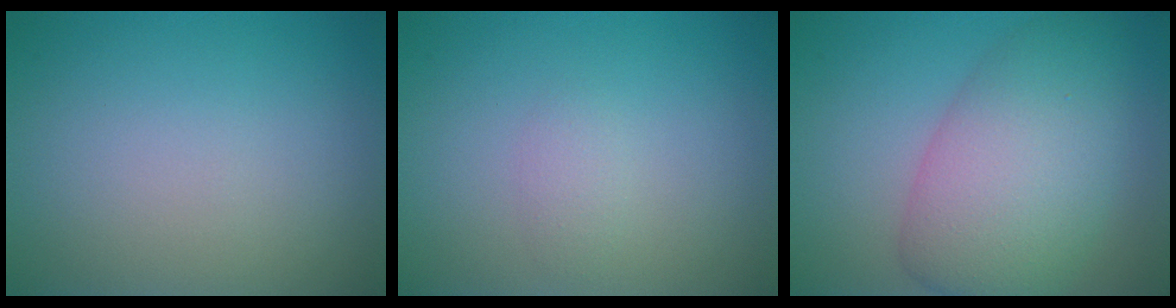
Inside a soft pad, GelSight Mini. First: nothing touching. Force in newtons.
{"total": 1.1, "press": 1.1, "slide": 0.0}
{"total": 6.3, "press": 6.2, "slide": 0.6}